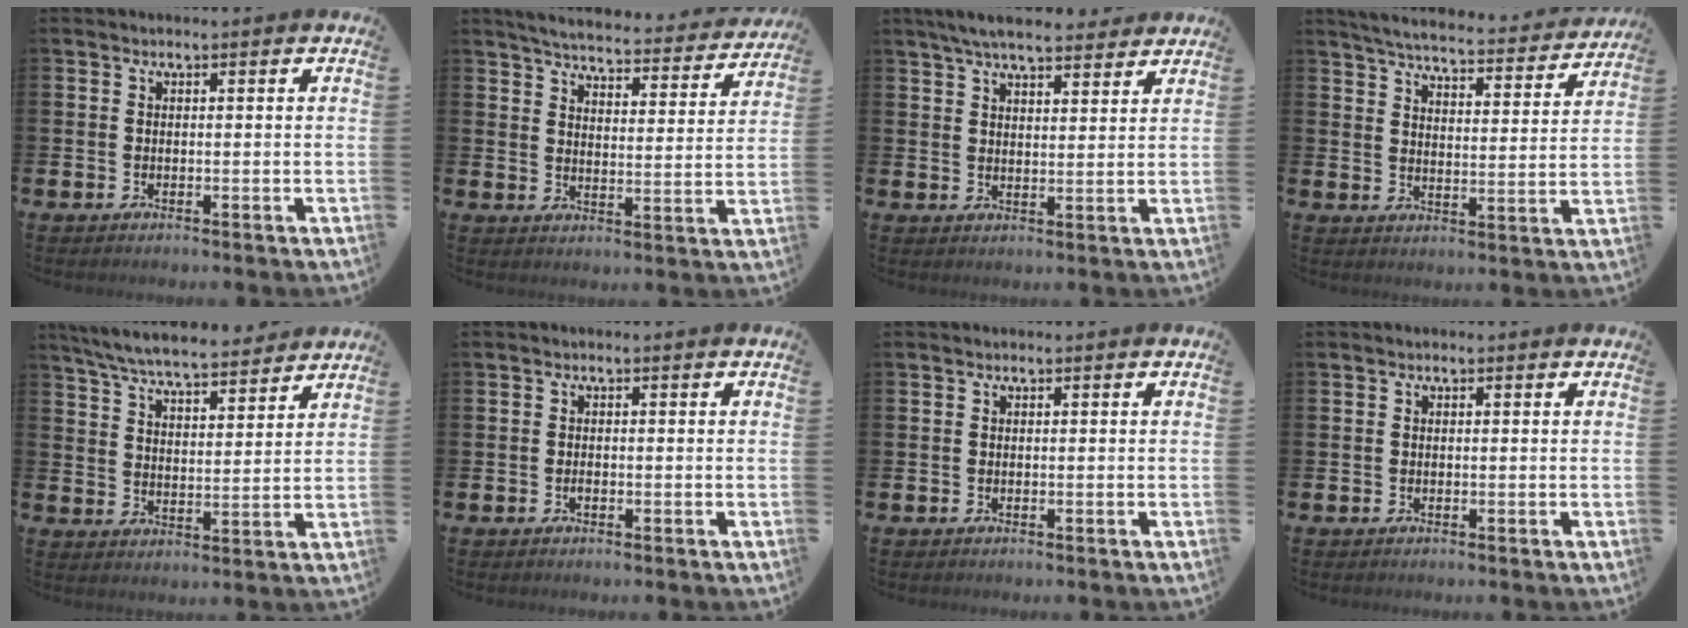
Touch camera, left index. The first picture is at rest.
{"total": 5.0, "force": [4.8, 0.5, 1.4], "torque": [-0.041, -0.037, 0.076]}
{"total": 6.0, "force": [5.6, 1.0, 1.8], "torque": [-0.048, -0.017, 0.101]}
{"total": 5.4, "force": [5.2, 0.4, 1.4], "torque": [-0.043, -0.040, 0.085]}
{"total": 7.0, "force": [6.7, 0.9, 2.1], "torque": [-0.069, -0.037, 0.118]}
{"total": 0.6, "force": [-0.3, 0.3, 0.4], "torque": [-0.009, -0.001, -0.006]}
{"total": 0.0}
{"total": 0.0}